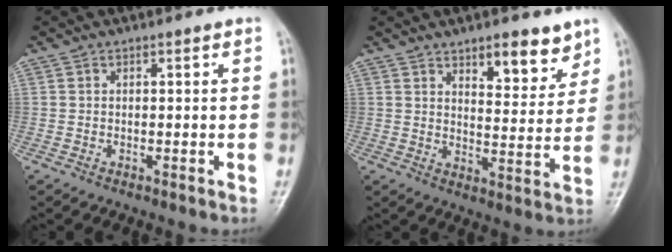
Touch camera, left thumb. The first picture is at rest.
{"total": 9.0, "force": [6.0, 3.5, 5.7], "torque": [-0.054, -0.042, 0.090]}